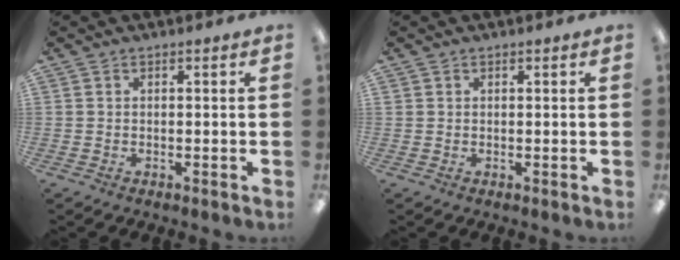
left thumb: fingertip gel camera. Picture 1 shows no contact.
{"total": 0.6, "force": [0.2, 0.5, 0.0], "torque": [0.001, 0.003, 0.004]}